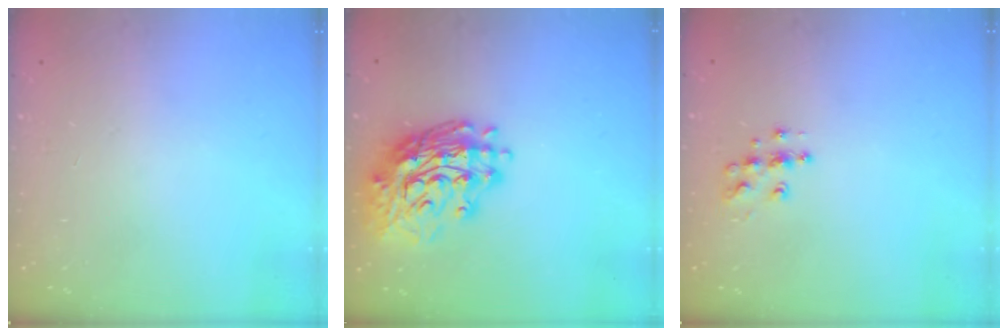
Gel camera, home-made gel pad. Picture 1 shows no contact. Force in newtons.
{"total": 17.0, "press": 16.9, "slide": 2.2}
{"total": 8.7, "press": 8.7, "slide": 0.5}